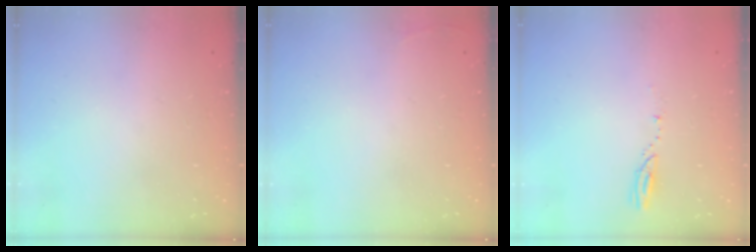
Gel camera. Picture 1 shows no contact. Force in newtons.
{"total": 2.7, "press": 2.6, "slide": 1.0}
{"total": 3.2, "press": 3.2, "slide": 0.4}